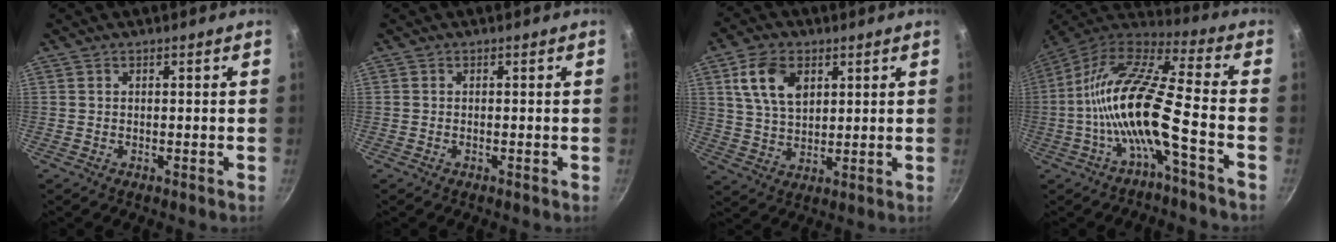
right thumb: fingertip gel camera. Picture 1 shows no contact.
{"total": 0.0}
{"total": 9.9, "force": [3.8, 6.3, 6.6], "torque": [-0.109, -0.011, 0.072]}
{"total": 17.6, "force": [-5.1, 3.9, 16.4], "torque": [-0.311, 0.044, -0.109]}